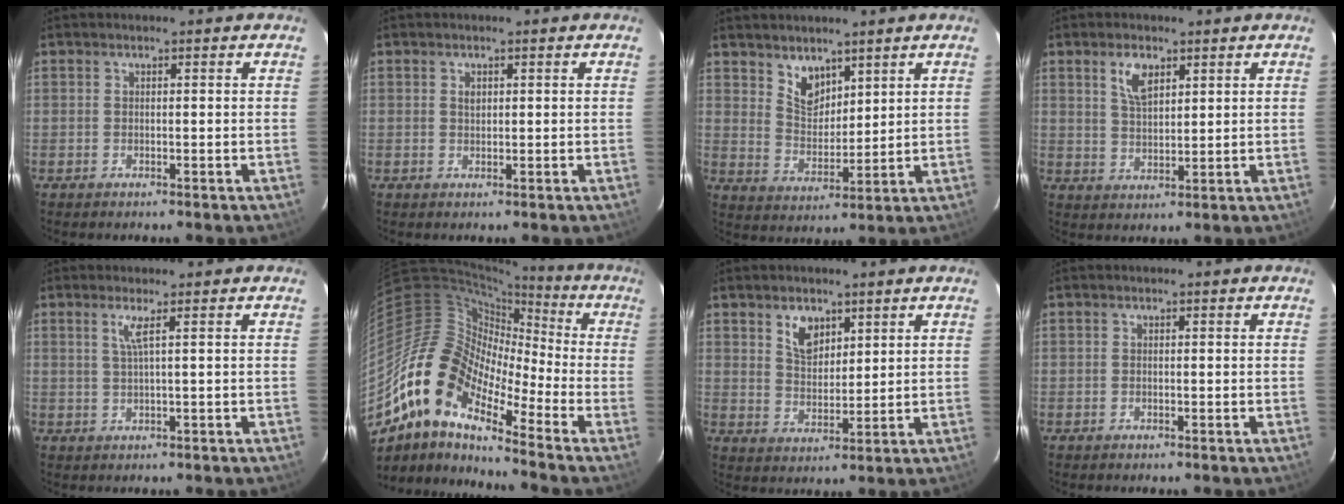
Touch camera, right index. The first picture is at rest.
{"total": 1.2, "force": [0.4, 0.8, 0.7], "torque": [-0.011, 0.004, 0.008]}
{"total": 6.2, "force": [4.5, 3.7, 2.4], "torque": [-0.033, 0.003, 0.090]}
{"total": 5.4, "force": [2.9, 2.6, 3.7], "torque": [-0.068, 0.005, 0.057]}
{"total": 2.2, "force": [1.0, -0.7, 1.9], "torque": [-0.034, -0.003, 0.021]}
{"total": 16.0, "force": [-9.9, 6.6, 10.8], "torque": [-0.175, 0.001, -0.207]}
{"total": 5.9, "force": [3.4, 3.6, 3.3], "torque": [-0.053, 0.004, 0.067]}
{"total": 0.0}